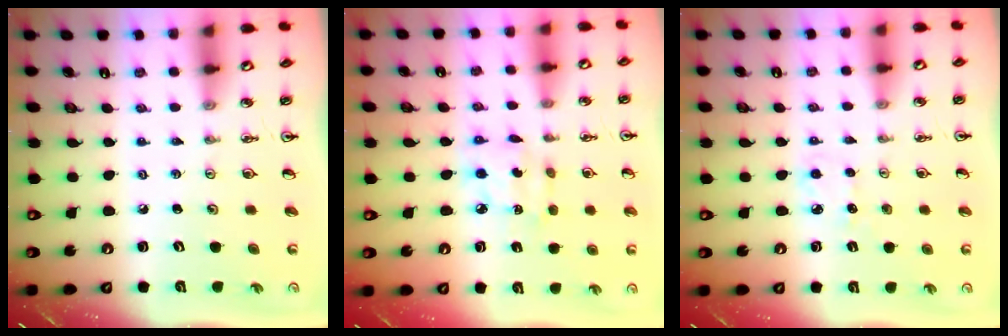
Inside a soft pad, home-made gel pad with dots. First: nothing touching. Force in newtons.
{"total": 5.8, "press": 5.8, "slide": 0.3}
{"total": 5.3, "press": 5.3, "slide": 0.5}